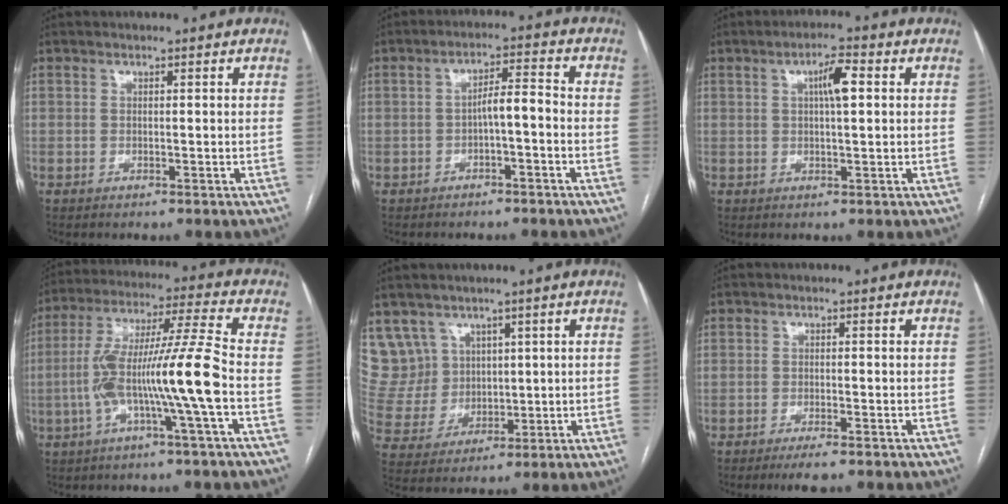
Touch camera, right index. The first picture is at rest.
{"total": 4.0, "force": [-1.1, 0.7, 3.8], "torque": [-0.060, 0.018, -0.015]}
{"total": 4.4, "force": [1.2, 0.5, 4.2], "torque": [-0.075, 0.010, 0.019]}
{"total": 14.0, "force": [-3.4, -0.9, 13.5], "torque": [-0.259, 0.015, -0.067]}
{"total": 9.2, "force": [5.4, 7.4, 0.2], "torque": [-0.017, 0.037, 0.124]}
{"total": 3.4, "force": [-2.5, 0.1, 2.2], "torque": [-0.031, -0.006, -0.039]}